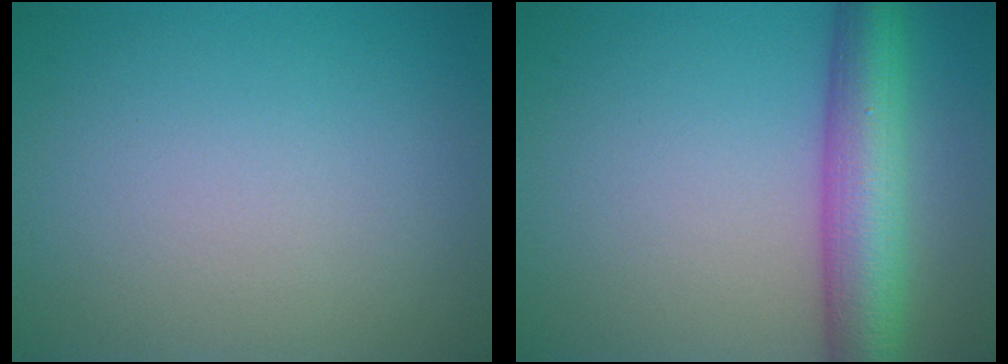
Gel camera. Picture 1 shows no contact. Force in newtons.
{"total": 7.3, "press": 7.3, "slide": 0.2}